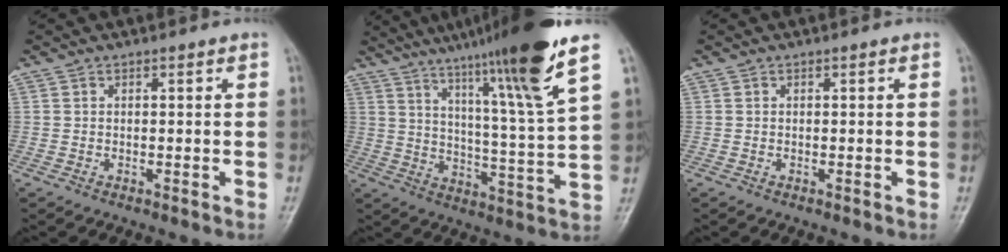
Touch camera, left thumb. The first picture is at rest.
{"total": 19.8, "force": [13.2, 0.0, 14.8], "torque": [-0.218, -0.059, 0.199]}
{"total": 0.0}